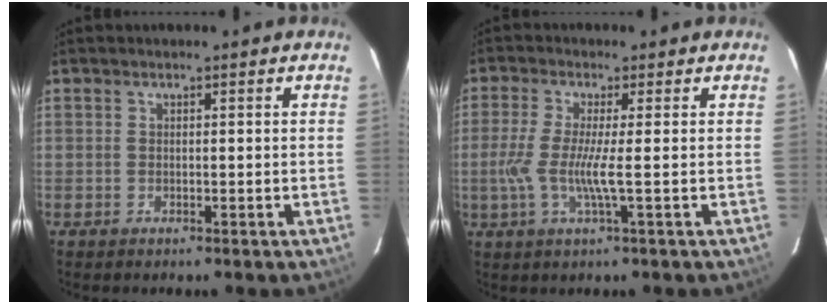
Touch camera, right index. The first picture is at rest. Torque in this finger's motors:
{"motor_torque": [0.13, 0.06, 0.07, 0.07]}